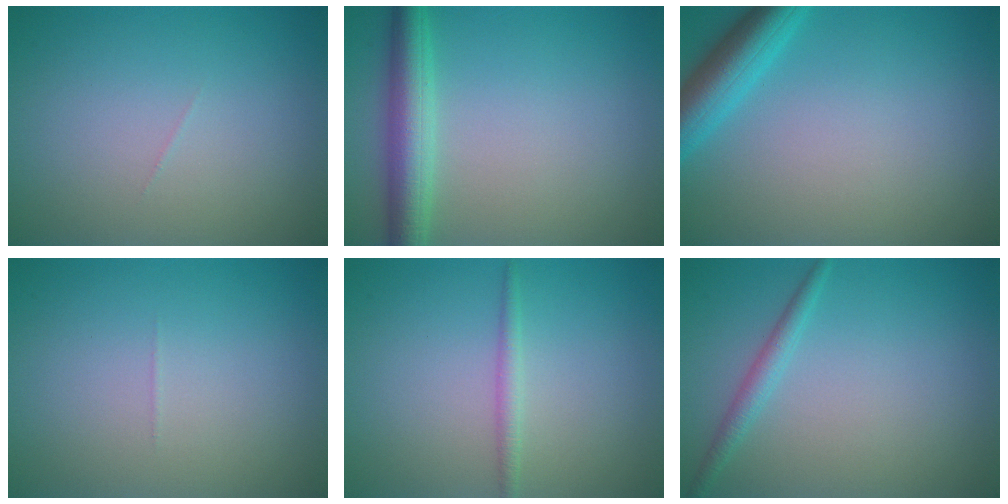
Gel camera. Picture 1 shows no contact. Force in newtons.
{"total": 4.4, "press": 4.4, "slide": 0.2}
{"total": 4.4, "press": 4.4, "slide": 0.2}
{"total": 0.0}
{"total": 1.3, "press": 1.3, "slide": 0.1}
{"total": 1.6, "press": 1.6, "slide": 0.1}